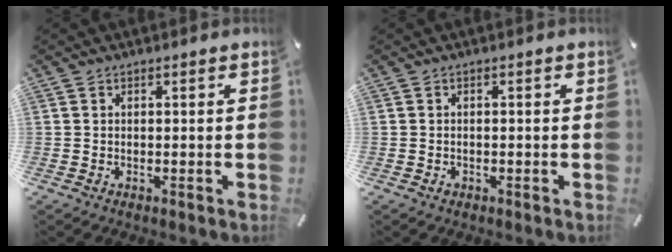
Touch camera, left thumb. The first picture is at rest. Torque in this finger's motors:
{"motor_torque": [0.22, 0.28, 0.14, 0.21, 0.00]}